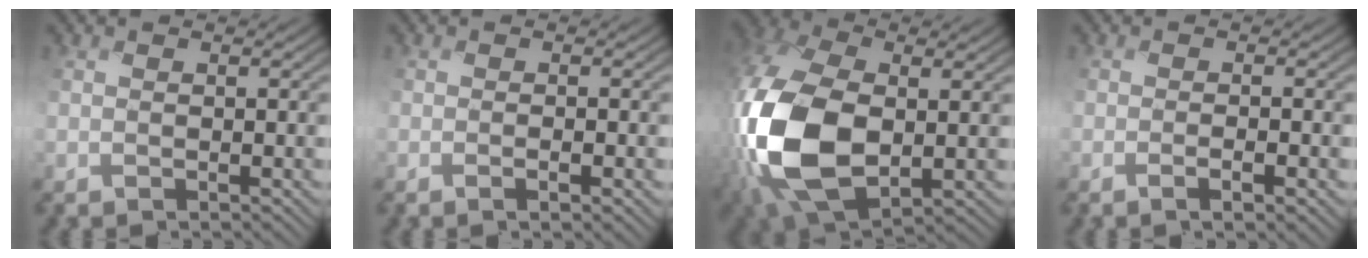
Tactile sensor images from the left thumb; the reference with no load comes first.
{"total": 2.1, "force": [-0.8, 0.4, 2.0], "torque": [-0.035, 0.002, -0.015]}
{"total": 18.6, "force": [-1.4, 11.6, 14.5], "torque": [-0.368, -0.031, -0.008]}
{"total": 3.3, "force": [-1.4, 0.6, 2.9], "torque": [-0.049, 0.004, -0.026]}